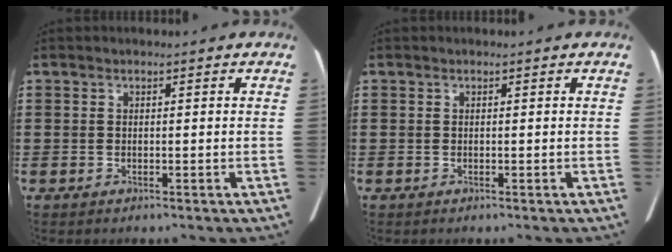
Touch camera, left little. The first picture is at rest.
{"total": 0.0}